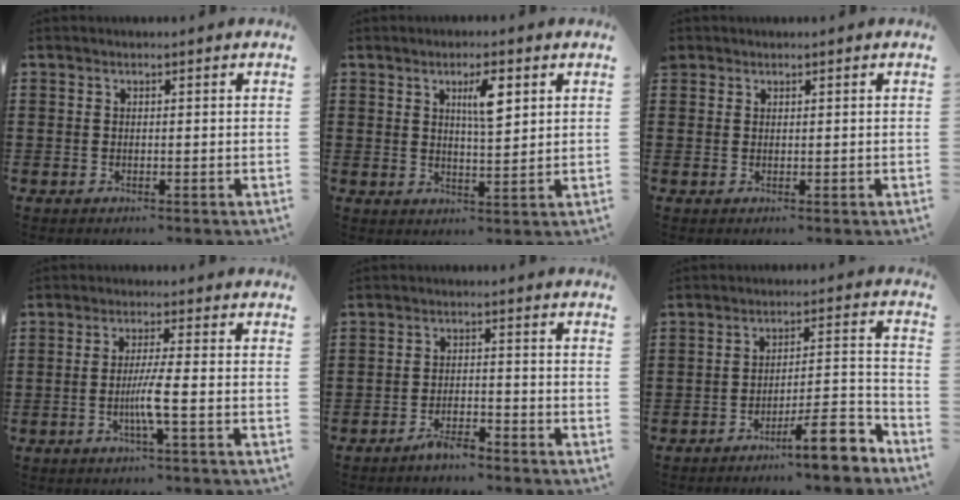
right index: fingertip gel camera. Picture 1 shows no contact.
{"total": 5.1, "force": [2.2, 1.3, 4.4], "torque": [-0.069, 0.000, 0.029]}
{"total": 1.1, "force": [0.8, 0.7, 0.0], "torque": [-0.001, 0.004, 0.016]}
{"total": 4.6, "force": [-1.3, -0.4, 4.4], "torque": [-0.085, -0.012, -0.030]}
{"total": 2.9, "force": [-2.7, 0.4, 1.0], "torque": [-0.019, 0.008, -0.051]}
{"total": 9.2, "force": [-6.9, 1.4, 6.0], "torque": [-0.087, 0.017, -0.123]}